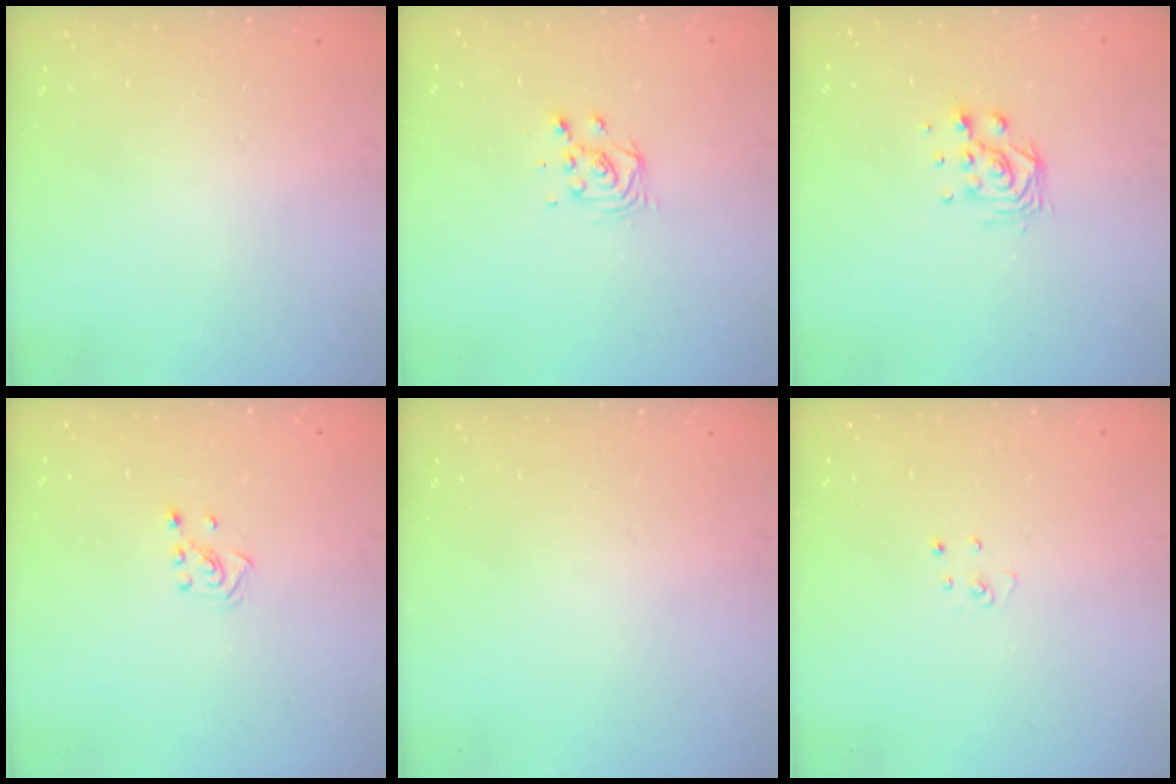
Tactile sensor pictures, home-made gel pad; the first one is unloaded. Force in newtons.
{"total": 4.0, "press": 4.0, "slide": 0.2}
{"total": 7.5, "press": 7.5, "slide": 0.4}
{"total": 2.6, "press": 2.5, "slide": 0.6}
{"total": 0.0}
{"total": 3.1, "press": 3.1, "slide": 0.2}